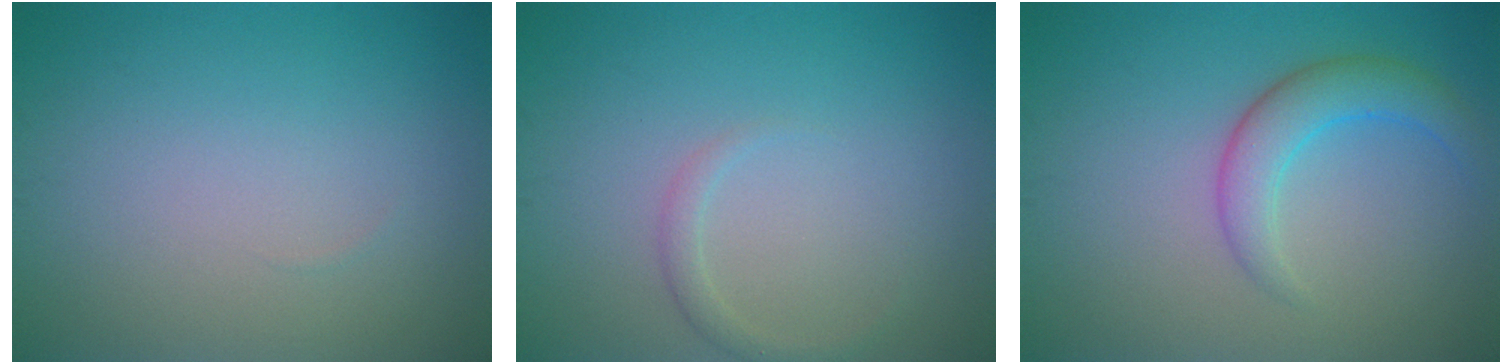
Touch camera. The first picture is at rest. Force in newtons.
{"total": 1.2, "press": 1.2, "slide": 0.1}
{"total": 3.4, "press": 3.4, "slide": 0.2}